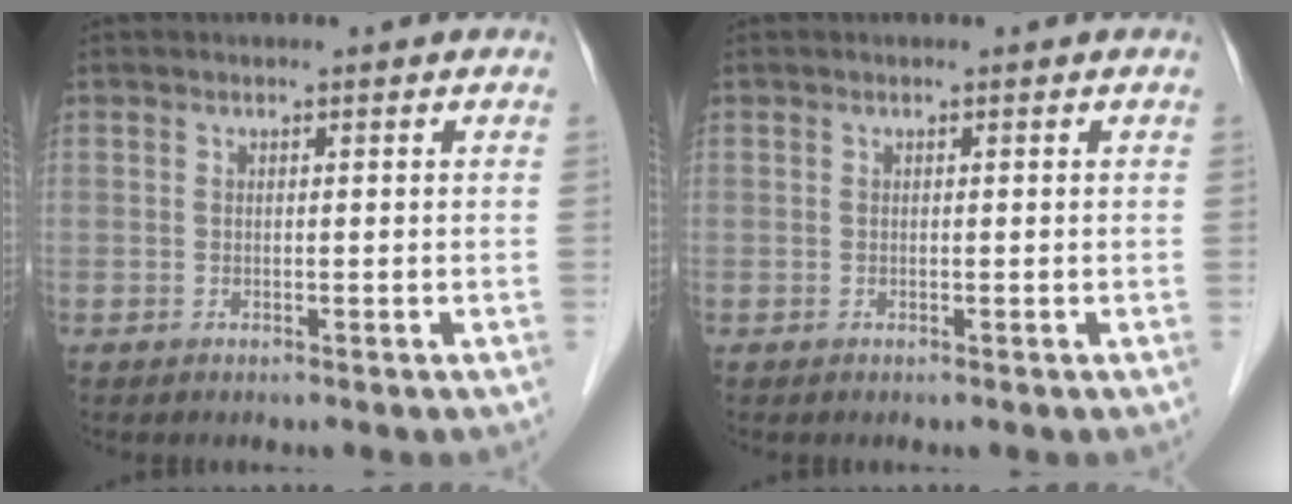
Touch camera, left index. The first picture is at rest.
{"total": 0.0}